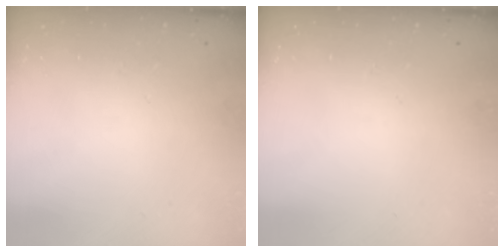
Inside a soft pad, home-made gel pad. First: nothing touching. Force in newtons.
{"total": 0.0}